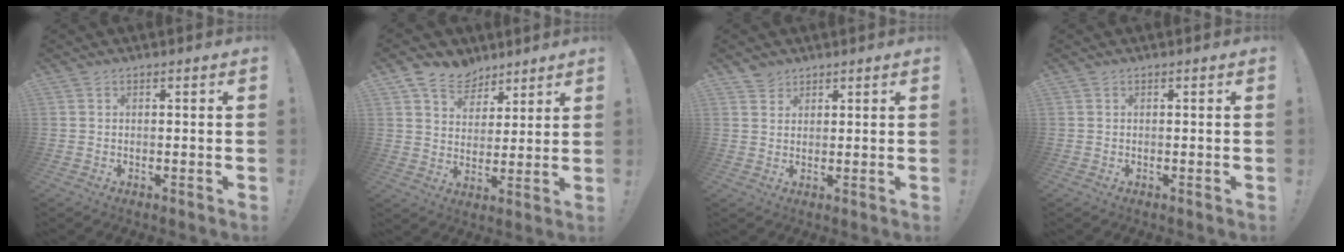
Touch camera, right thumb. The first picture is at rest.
{"total": 10.2, "force": [7.1, 6.9, 2.6], "torque": [-0.038, -0.051, 0.140]}
{"total": 3.0, "force": [2.4, 1.7, 0.2], "torque": [0.003, -0.015, 0.044]}
{"total": 0.0}